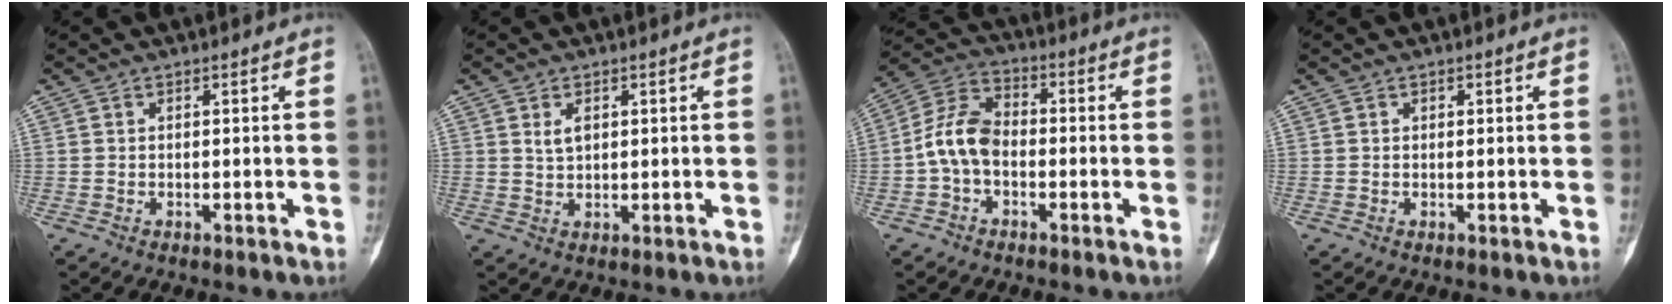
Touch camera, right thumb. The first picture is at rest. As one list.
[{"total": 2.8, "force": [1.1, 1.8, 1.8], "torque": [-0.026, -0.006, 0.023]}, {"total": 8.7, "force": [-1.6, 5.7, 6.3], "torque": [-0.115, 0.031, -0.045]}, {"total": 0.6, "force": [0.3, 0.4, 0.3], "torque": [-0.001, -0.001, 0.004]}]